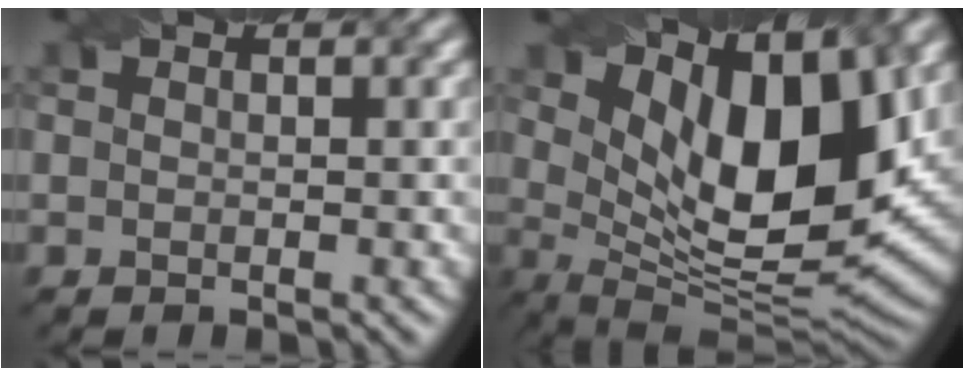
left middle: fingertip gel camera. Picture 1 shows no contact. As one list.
[{"total": 12.6, "force": [4.9, 5.3, 10.3], "torque": [-0.166, -0.006, 0.089]}]